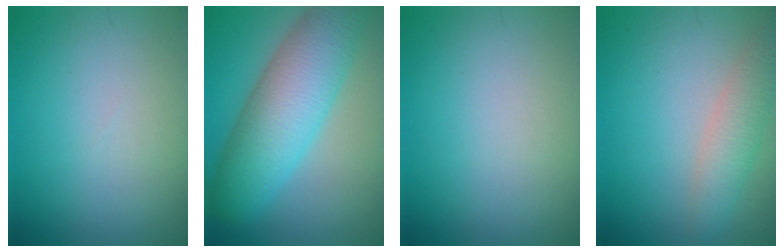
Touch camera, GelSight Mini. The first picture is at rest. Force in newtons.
{"total": 8.7, "press": 8.7, "slide": 0.3}
{"total": 0.0}
{"total": 2.9, "press": 2.9, "slide": 0.2}